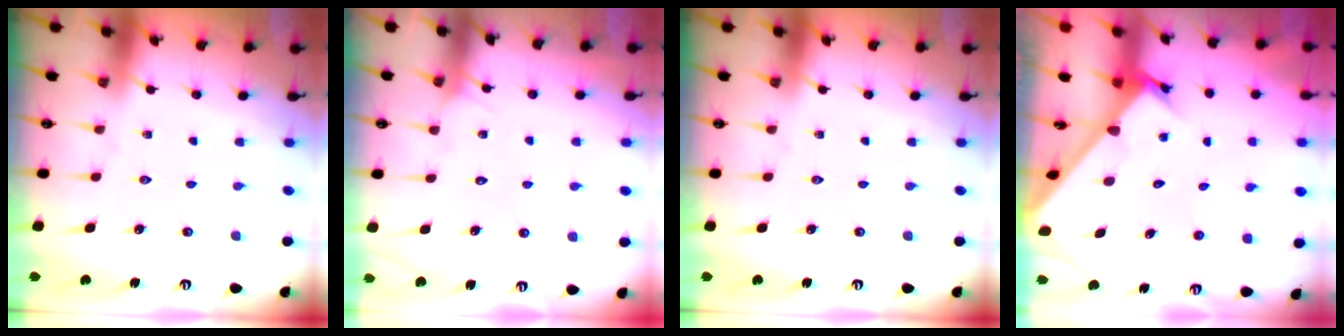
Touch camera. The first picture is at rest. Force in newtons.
{"total": 5.3, "press": 5.2, "slide": 0.5}
{"total": 0.0}
{"total": 2.7, "press": 2.7, "slide": 0.3}